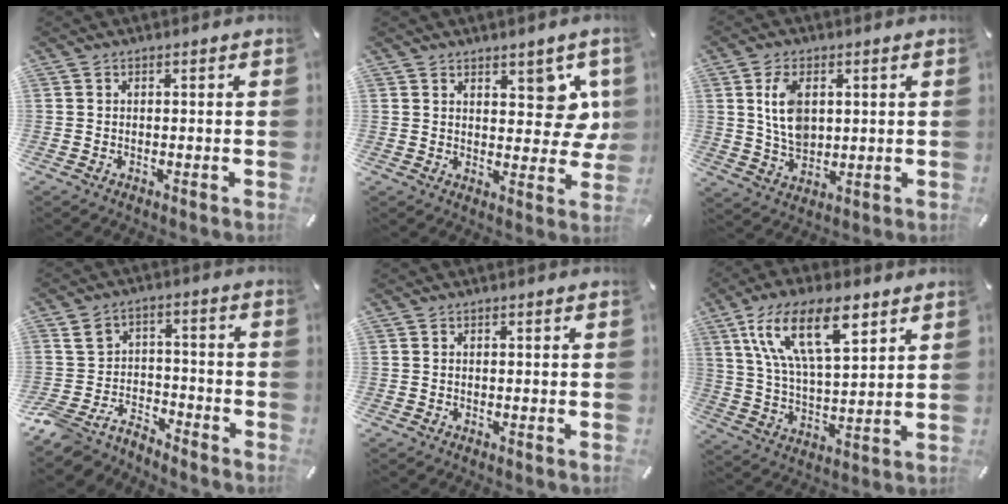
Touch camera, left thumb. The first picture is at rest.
{"total": 8.0, "force": [4.1, 5.1, 4.5], "torque": [-0.029, -0.033, 0.066]}
{"total": 8.1, "force": [2.0, 5.5, 5.7], "torque": [-0.123, -0.001, 0.031]}
{"total": 7.2, "force": [-3.7, 5.5, 2.8], "torque": [-0.075, 0.020, -0.075]}
{"total": 0.0}
{"total": 17.9, "force": [9.4, 7.7, 13.1], "torque": [-0.263, -0.018, 0.157]}